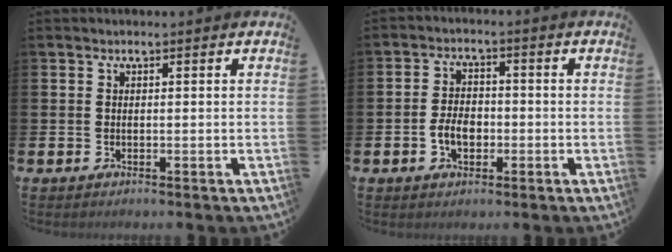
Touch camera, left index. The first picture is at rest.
{"total": 4.1, "force": [-1.2, 2.8, 2.8], "torque": [-0.041, 0.002, -0.025]}